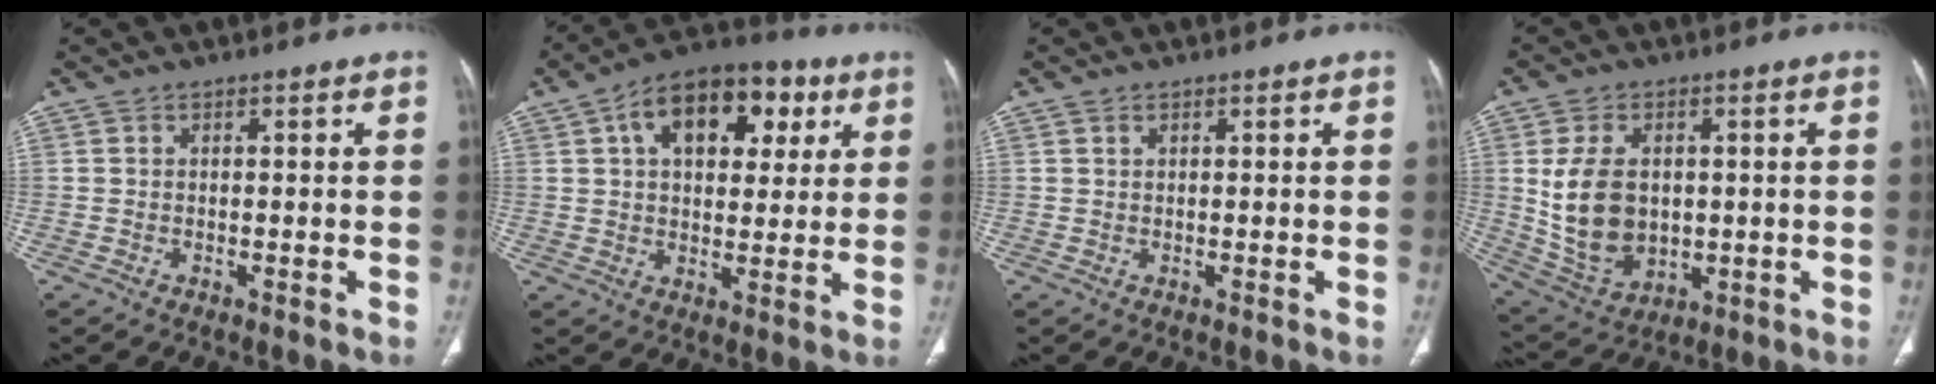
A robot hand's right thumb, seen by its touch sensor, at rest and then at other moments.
{"total": 16.8, "force": [6.2, 10.0, 12.0], "torque": [-0.136, 0.007, 0.091]}
{"total": 0.7, "force": [0.4, 0.4, 0.3], "torque": [-0.006, 0.000, 0.009]}
{"total": 14.1, "force": [1.0, 9.6, 10.3], "torque": [-0.185, -0.005, 0.036]}